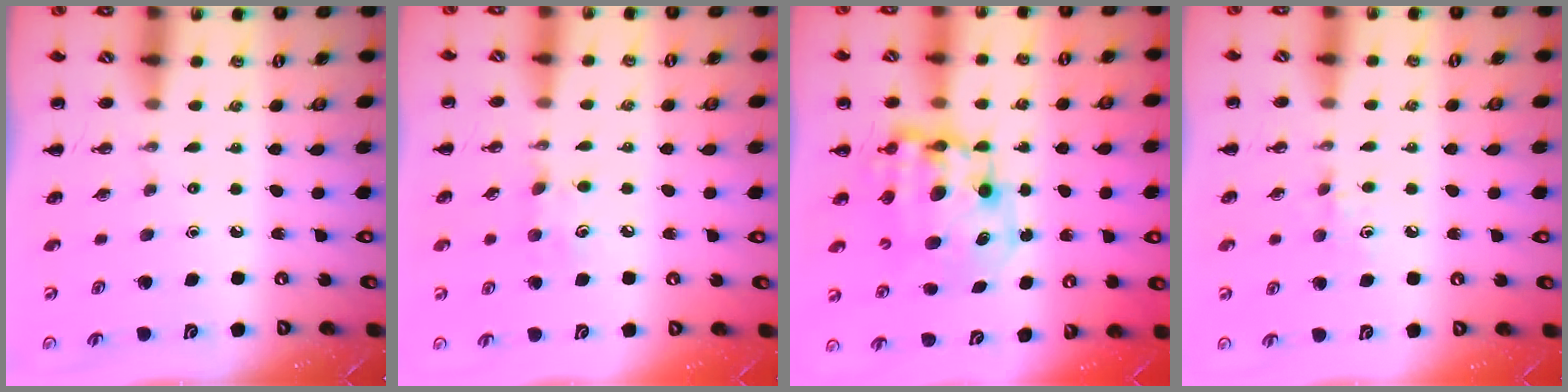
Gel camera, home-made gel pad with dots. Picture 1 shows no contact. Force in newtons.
{"total": 7.1, "press": 6.9, "slide": 1.8}
{"total": 10.1, "press": 9.7, "slide": 2.8}
{"total": 5.4, "press": 5.1, "slide": 1.8}